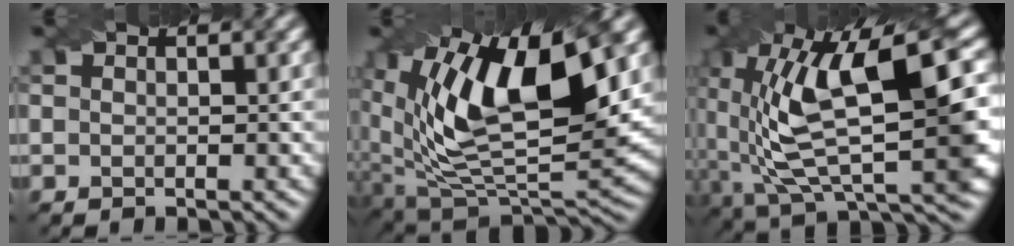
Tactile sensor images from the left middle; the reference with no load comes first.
{"total": 15.3, "force": [5.1, 7.2, 12.5], "torque": [-0.229, 0.010, 0.085]}
{"total": 12.7, "force": [1.6, 5.0, 11.5], "torque": [-0.210, 0.000, 0.037]}